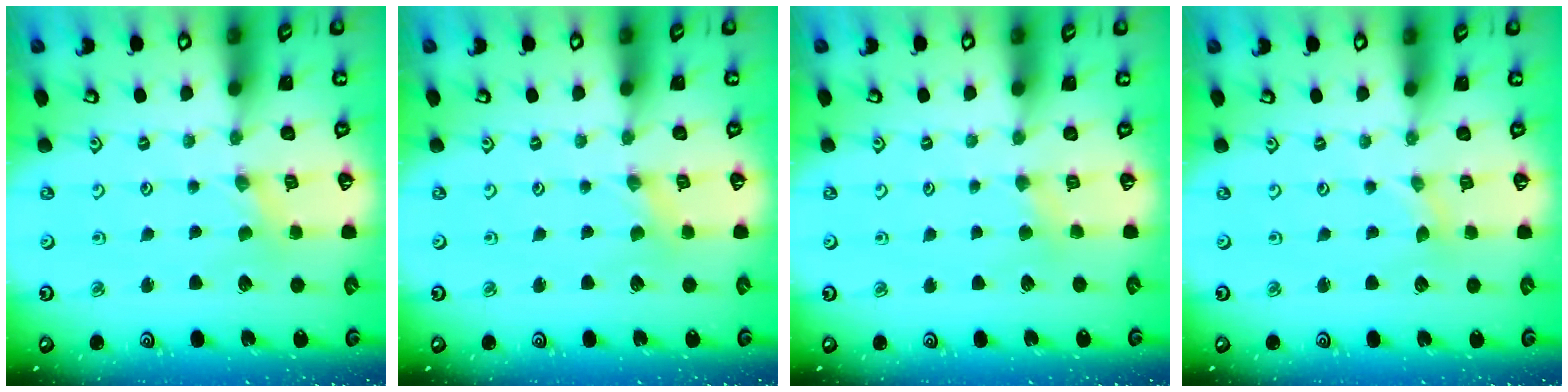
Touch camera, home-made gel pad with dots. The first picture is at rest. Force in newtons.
{"total": 0.6, "press": 0.6, "slide": 0.1}
{"total": 3.0, "press": 2.9, "slide": 0.5}
{"total": 0.0}